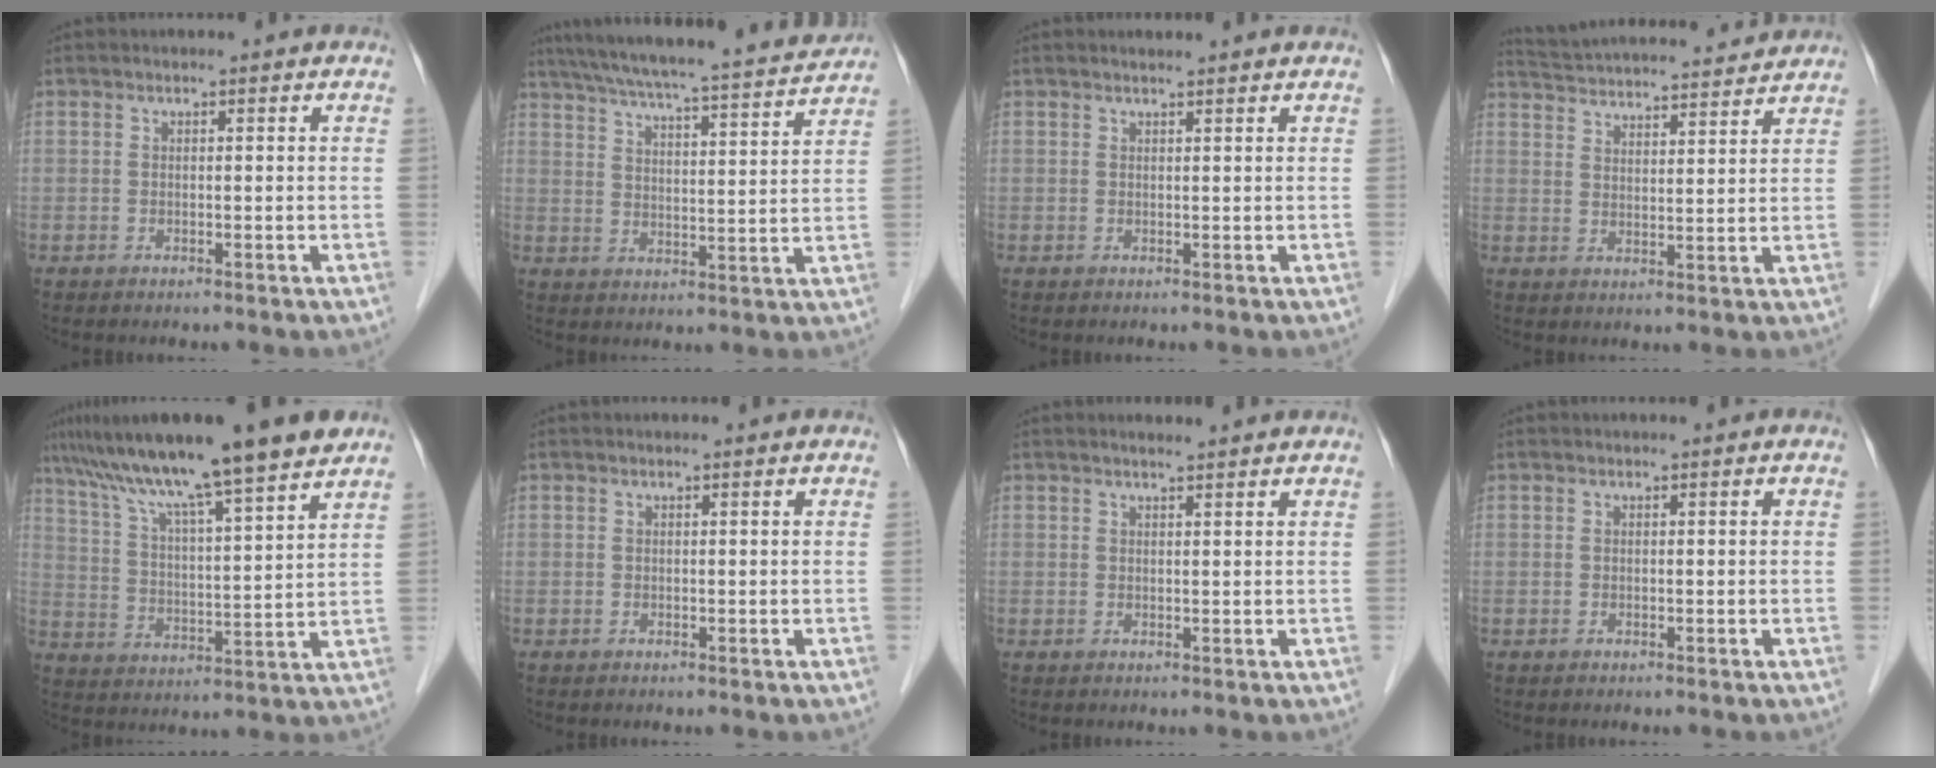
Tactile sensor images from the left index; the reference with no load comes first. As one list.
[{"total": 20.5, "force": [18.5, 0.6, 8.8], "torque": [-0.147, 0.001, 0.259]}, {"total": 1.9, "force": [1.7, 0.1, 0.6], "torque": [-0.012, 0.014, 0.026]}, {"total": 17.6, "force": [16.6, 1.9, 5.3], "torque": [-0.097, 0.029, 0.245]}, {"total": 18.7, "force": [14.5, 0.1, 11.8], "torque": [-0.198, 0.028, 0.232]}, {"total": 0.0}, {"total": 3.1, "force": [2.8, 0.0, 1.2], "torque": [-0.019, 0.014, 0.038]}, {"total": 0.0}]